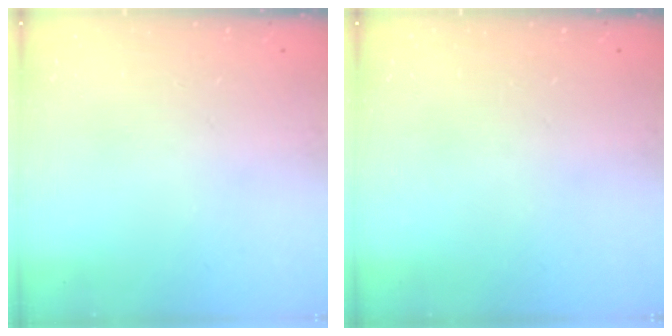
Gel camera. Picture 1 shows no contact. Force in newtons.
{"total": 0.0}